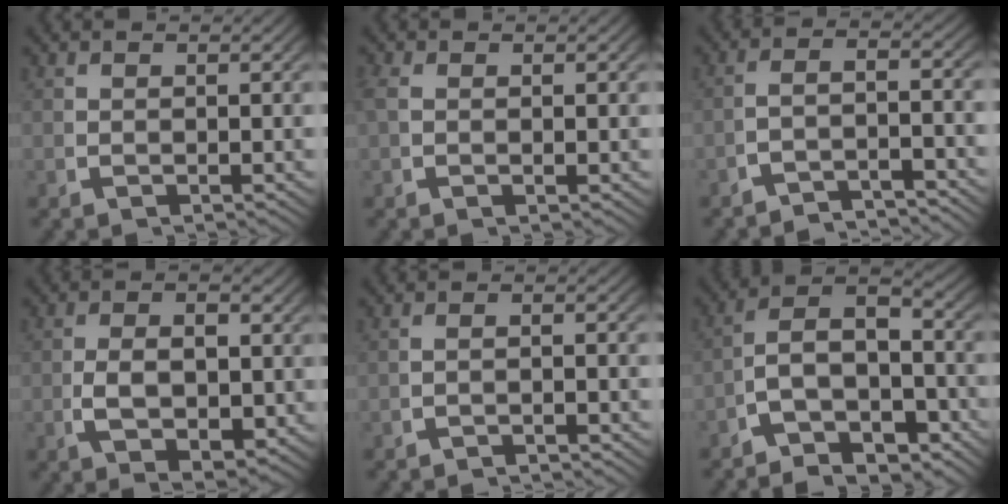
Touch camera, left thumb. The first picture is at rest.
{"total": 1.2, "force": [0.4, 0.7, 0.9], "torque": [-0.028, -0.004, 0.011]}
{"total": 3.7, "force": [-3.0, 1.0, 2.1], "torque": [-0.037, -0.012, -0.043]}
{"total": 5.0, "force": [-0.5, 2.8, 4.1], "torque": [-0.076, -0.018, 0.003]}
{"total": 1.9, "force": [-1.8, 0.1, 0.5], "torque": [-0.012, -0.004, -0.029]}
{"total": 9.7, "force": [-3.1, 6.5, 6.5], "torque": [-0.117, -0.037, -0.046]}